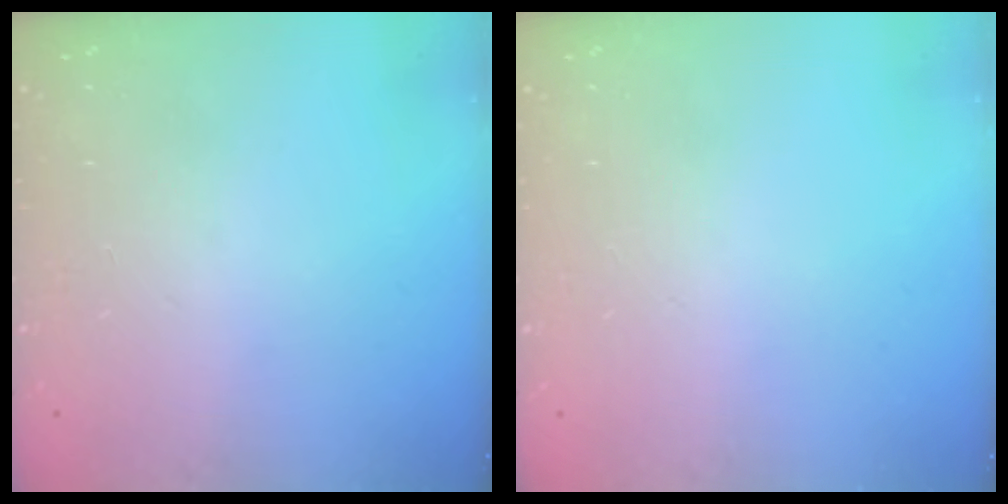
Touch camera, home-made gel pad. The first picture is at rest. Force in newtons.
{"total": 0.0}